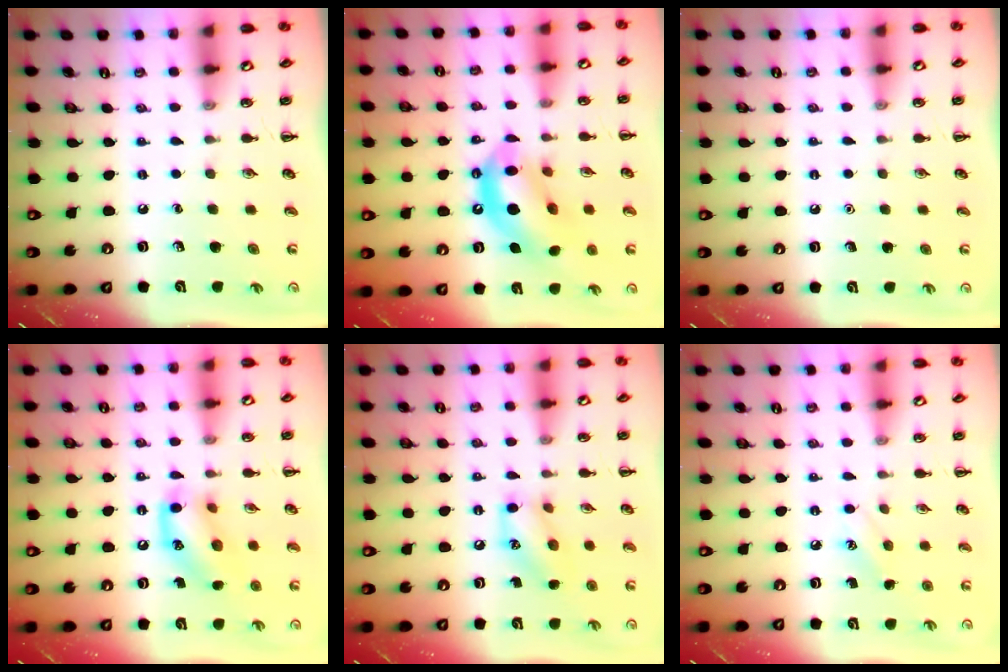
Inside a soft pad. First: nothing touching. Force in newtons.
{"total": 13.8, "press": 13.4, "slide": 3.5}
{"total": 1.6, "press": 1.6, "slide": 0.1}
{"total": 13.8, "press": 13.6, "slide": 2.4}
{"total": 11.4, "press": 11.2, "slide": 1.8}
{"total": 8.0, "press": 7.8, "slide": 2.0}